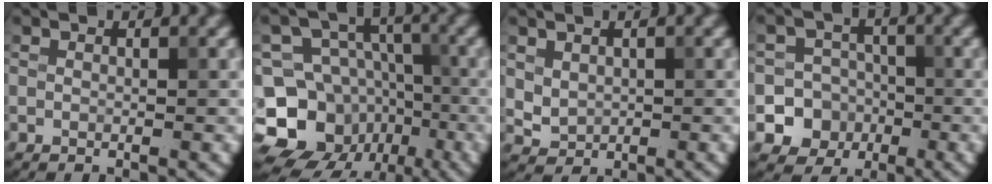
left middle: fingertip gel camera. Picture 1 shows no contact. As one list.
[{"total": 13.3, "force": [-6.4, 10.9, 4.3], "torque": [-0.080, -0.003, -0.119]}, {"total": 1.7, "force": [0.5, 1.3, 0.8], "torque": [-0.015, -0.005, 0.017]}, {"total": 9.3, "force": [-3.5, 8.5, 1.4], "torque": [-0.013, -0.016, -0.075]}]